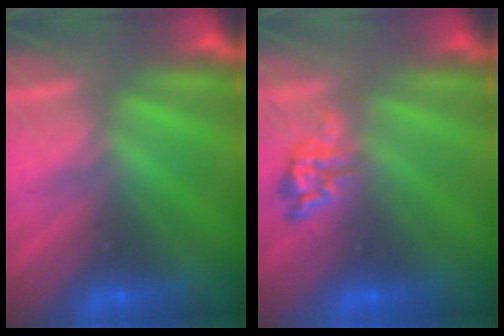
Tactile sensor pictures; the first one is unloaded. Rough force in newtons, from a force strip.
{"total": 2.4}